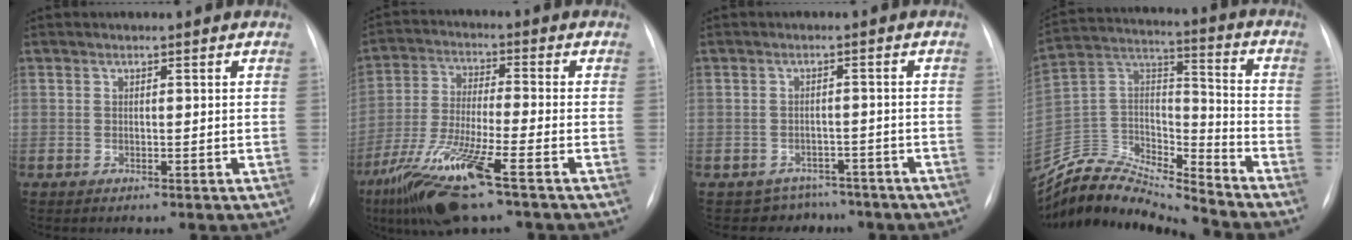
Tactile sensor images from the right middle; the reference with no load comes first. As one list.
[{"total": 13.5, "force": [-7.8, 0.9, 11.0], "torque": [-0.226, -0.034, -0.144]}, {"total": 6.0, "force": [-5.1, 3.2, -0.3], "torque": [0.009, 0.027, -0.058]}, {"total": 16.6, "force": [-16.5, 0.6, 1.5], "torque": [-0.019, 0.055, -0.298]}]